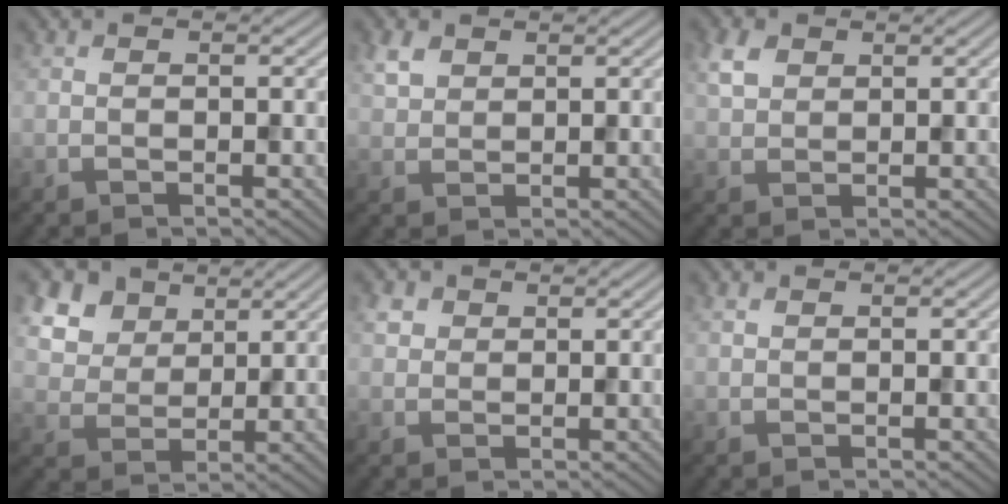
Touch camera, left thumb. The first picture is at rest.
{"total": 2.7, "force": [1.6, 1.7, 1.3], "torque": [-0.033, 0.003, 0.035]}
{"total": 3.2, "force": [1.6, 2.2, 1.7], "torque": [-0.044, 0.006, 0.031]}
{"total": 9.3, "force": [5.2, 6.4, 4.3], "torque": [-0.163, -0.001, 0.116]}
{"total": 2.1, "force": [1.0, 1.7, 0.6], "torque": [-0.019, 0.003, 0.019]}
{"total": 0.7, "force": [0.5, 0.4, 0.3], "torque": [-0.011, 0.001, 0.011]}